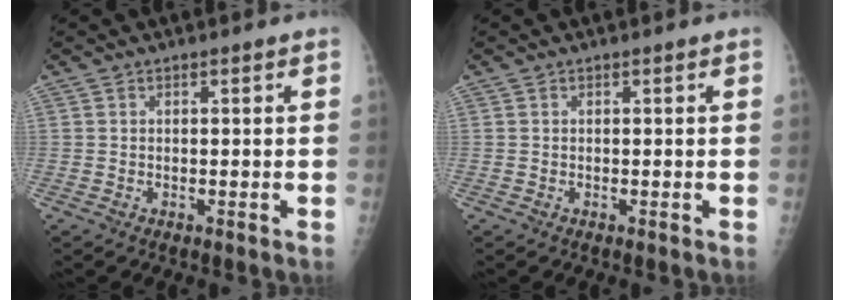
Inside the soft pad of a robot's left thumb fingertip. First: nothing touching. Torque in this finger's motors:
{"motor_torque": [-0.04, -0.08, 0.08, 0.10, 0.00]}